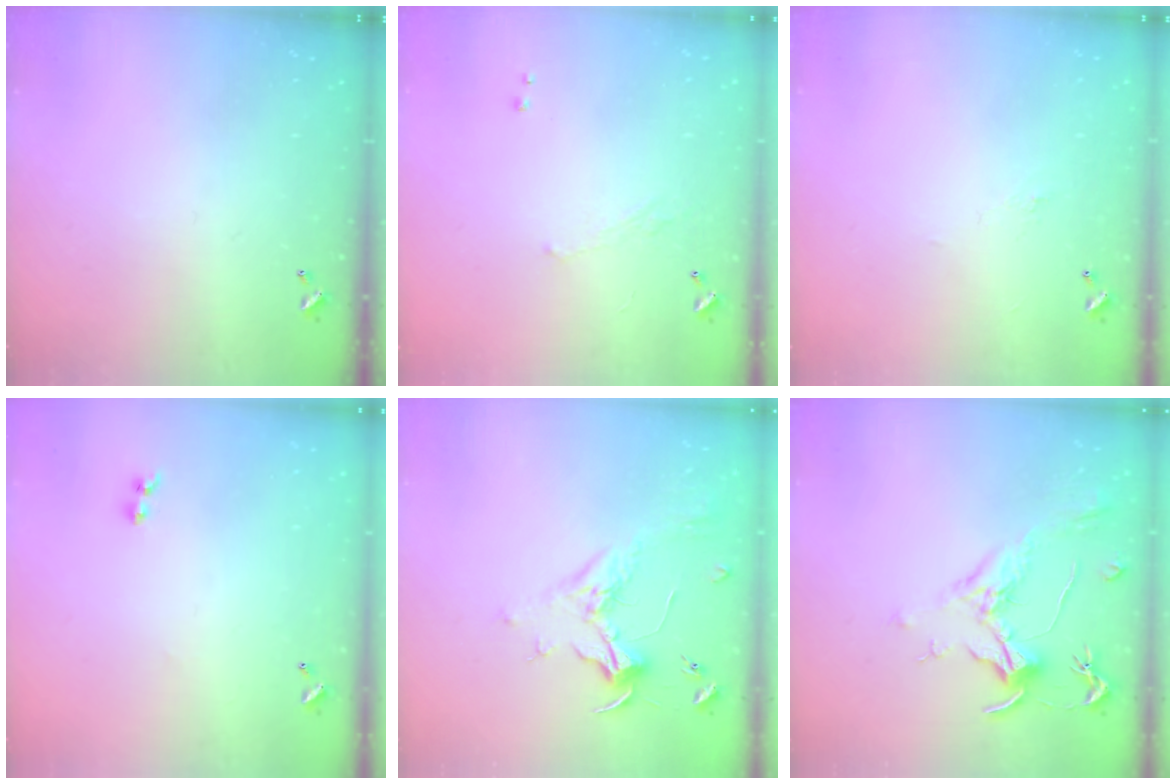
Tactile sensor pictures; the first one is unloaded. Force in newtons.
{"total": 0.7, "press": 0.0, "slide": 0.7}
{"total": 1.6, "press": 1.5, "slide": 0.5}
{"total": 2.0, "press": 1.7, "slide": 1.0}
{"total": 2.0, "press": 1.9, "slide": 0.7}
{"total": 2.1, "press": 2.0, "slide": 0.8}